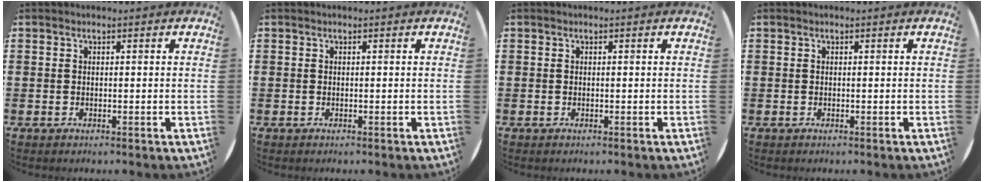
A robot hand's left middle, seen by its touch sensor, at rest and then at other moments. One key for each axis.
{"total": 0.0}
{"total": 0.0}
{"total": 0.0}